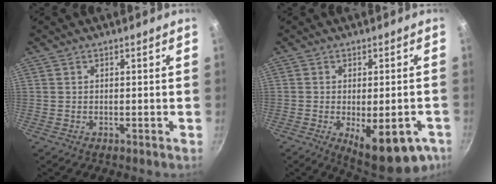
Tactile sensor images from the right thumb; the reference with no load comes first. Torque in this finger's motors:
{"motor_torque": [-0.10, 0.50, 0.07, -0.10, 0.24]}